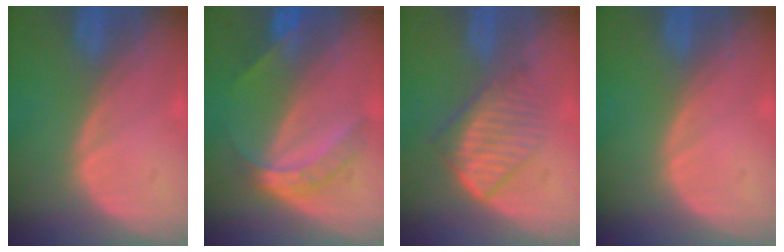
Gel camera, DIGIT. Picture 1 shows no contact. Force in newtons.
{"total": 6.1, "press": 5.1, "slide": 3.2}
{"total": 6.5, "press": 5.9, "slide": 2.8}
{"total": 0.0}